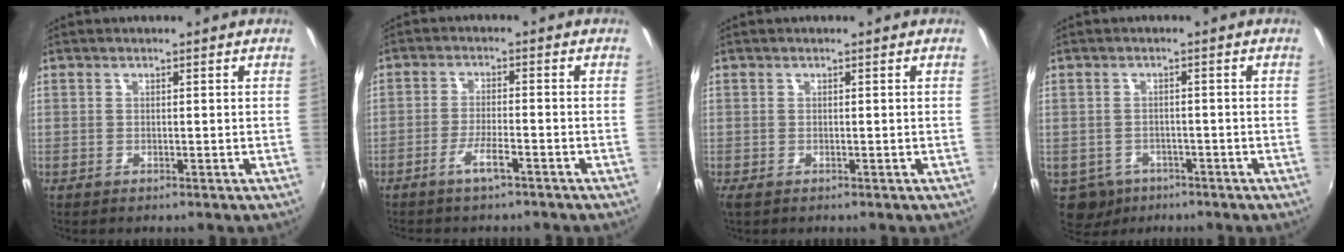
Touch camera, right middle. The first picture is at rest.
{"total": 3.9, "force": [-2.9, 0.5, 2.6], "torque": [-0.063, -0.001, -0.054]}
{"total": 0.7, "force": [-0.3, 0.2, 0.6], "torque": [-0.012, -0.002, -0.006]}
{"total": 6.8, "force": [-3.6, 5.3, 2.2], "torque": [-0.065, -0.012, -0.050]}